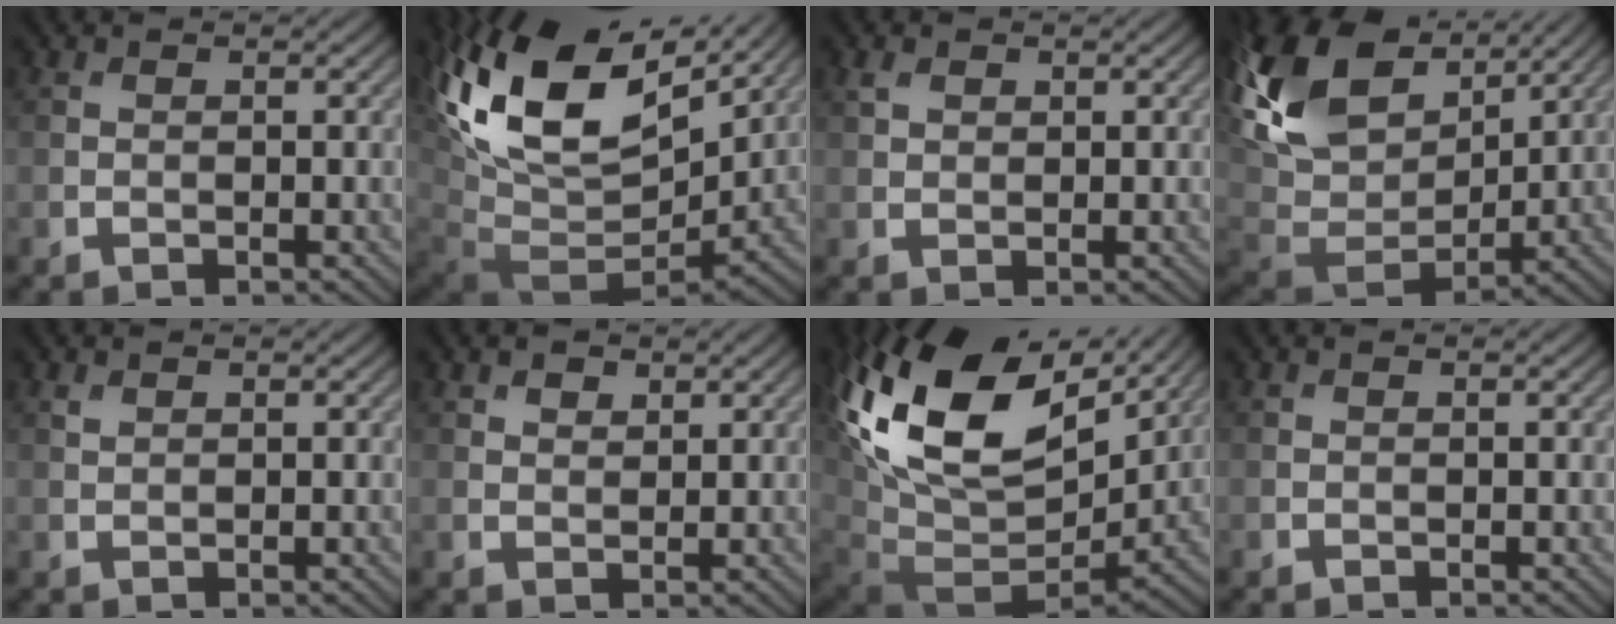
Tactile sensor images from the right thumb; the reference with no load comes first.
{"total": 18.4, "force": [7.2, 10.5, 13.3], "torque": [-0.279, 0.011, 0.150]}
{"total": 1.5, "force": [0.9, 1.0, 0.7], "torque": [-0.017, 0.002, 0.018]}
{"total": 17.2, "force": [9.0, 9.9, 10.9], "torque": [-0.290, 0.037, 0.173]}
{"total": 0.7, "force": [0.5, 0.3, 0.3], "torque": [-0.012, -0.001, 0.013]}
{"total": 1.8, "force": [1.3, 1.0, 0.8], "torque": [-0.016, -0.001, 0.027]}
{"total": 20.2, "force": [8.2, 11.9, 14.1], "torque": [-0.294, 0.011, 0.165]}
{"total": 0.0}